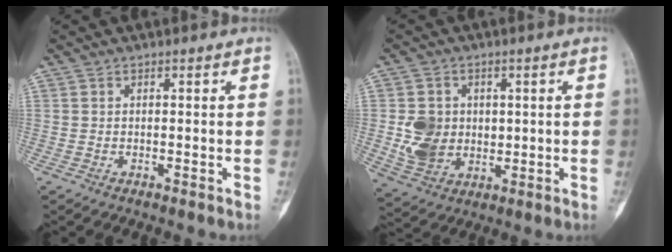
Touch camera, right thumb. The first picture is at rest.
{"total": 8.9, "force": [0.5, 7.5, 4.8], "torque": [-0.062, -0.008, 0.021]}